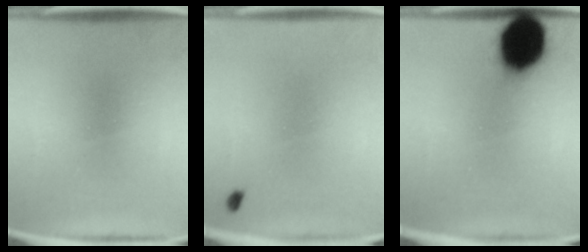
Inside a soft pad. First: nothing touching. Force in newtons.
{"total": 0.8}
{"total": 17.0}